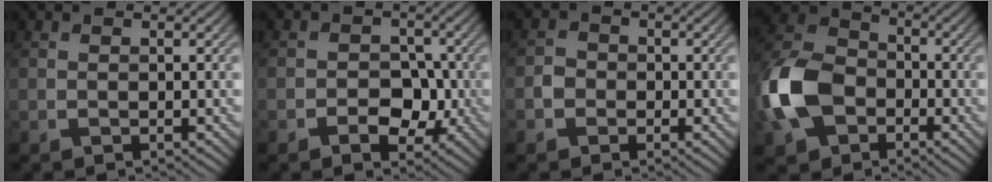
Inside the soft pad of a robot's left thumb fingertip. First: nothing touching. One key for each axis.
{"total": 4.5, "fx": -1.5, "fy": 3.3, "fz": 2.7, "tx": -0.011, "ty": -0.001, "tz": -0.037}
{"total": 1.6, "fx": -0.7, "fy": 1.5, "fz": 0.3, "tx": 0.002, "ty": 0.003, "tz": -0.018}
{"total": 12.8, "fx": -4.1, "fy": 9.1, "fz": 8.0, "tx": -0.212, "ty": -0.008, "tz": -0.099}